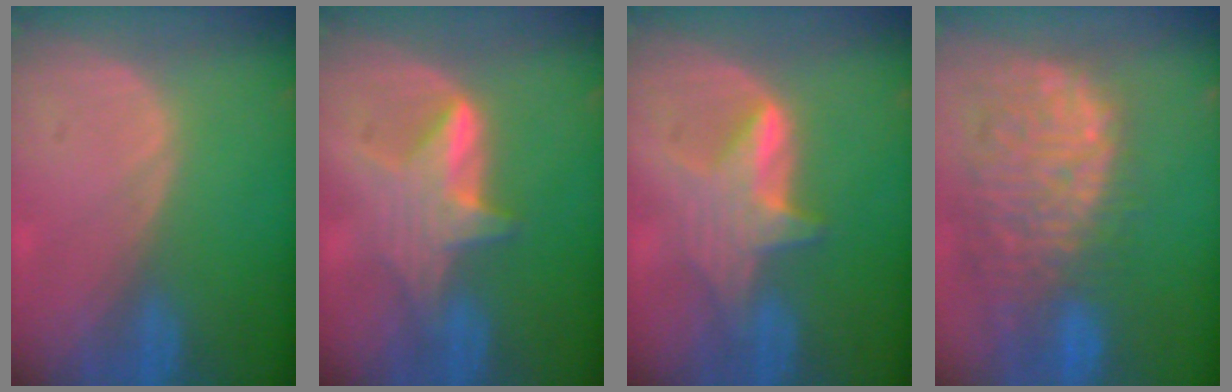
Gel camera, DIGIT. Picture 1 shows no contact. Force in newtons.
{"total": 6.0, "press": 5.8, "slide": 1.7}
{"total": 6.0, "press": 5.9, "slide": 1.1}
{"total": 13.6, "press": 11.4, "slide": 7.4}